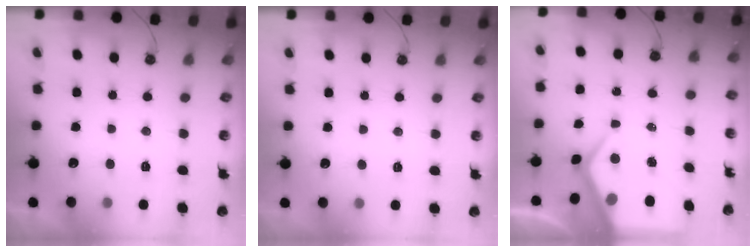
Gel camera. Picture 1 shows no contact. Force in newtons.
{"total": 2.8, "press": 2.7, "slide": 0.4}
{"total": 10.4, "press": 10.4, "slide": 0.9}